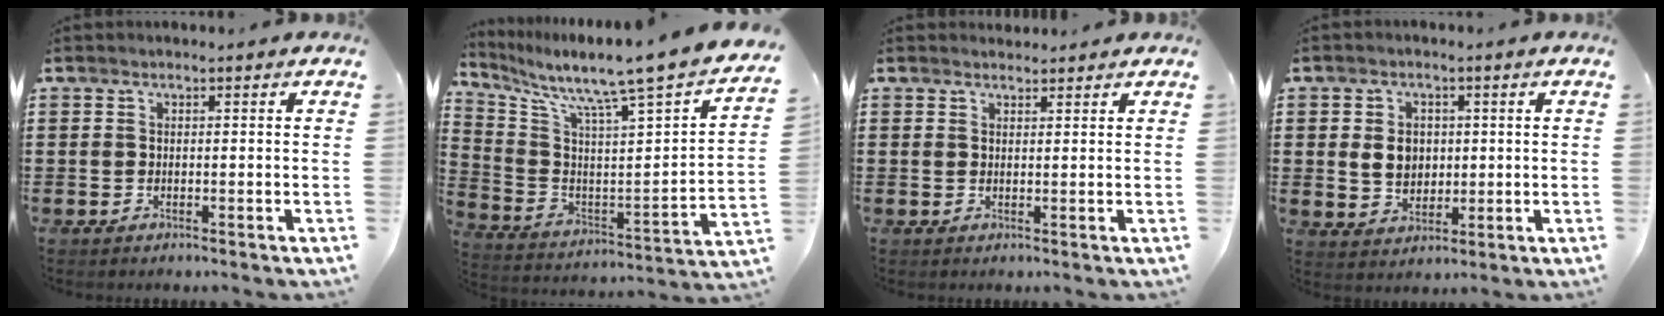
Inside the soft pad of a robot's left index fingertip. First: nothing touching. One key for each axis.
{"total": 8.0, "fx": 7.2, "fy": -1.0, "fz": 3.3, "tx": -0.093, "ty": -0.086, "tz": 0.105}
{"total": 1.4, "fx": 1.4, "fy": 0.3, "fz": 0.1, "tx": -0.005, "ty": 0.002, "tz": 0.028}
{"total": 4.8, "fx": 0.5, "fy": 3.7, "fz": 2.9, "tx": -0.060, "ty": 0.007, "tz": 0.005}